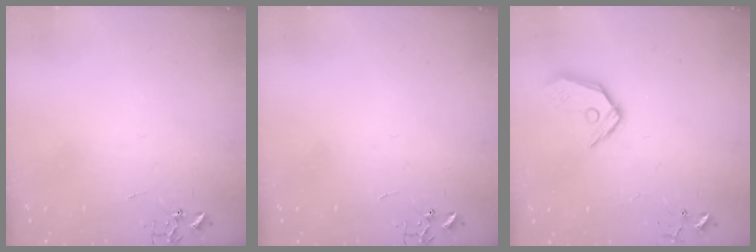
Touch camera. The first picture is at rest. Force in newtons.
{"total": 0.0}
{"total": 12.4, "press": 12.2, "slide": 1.9}